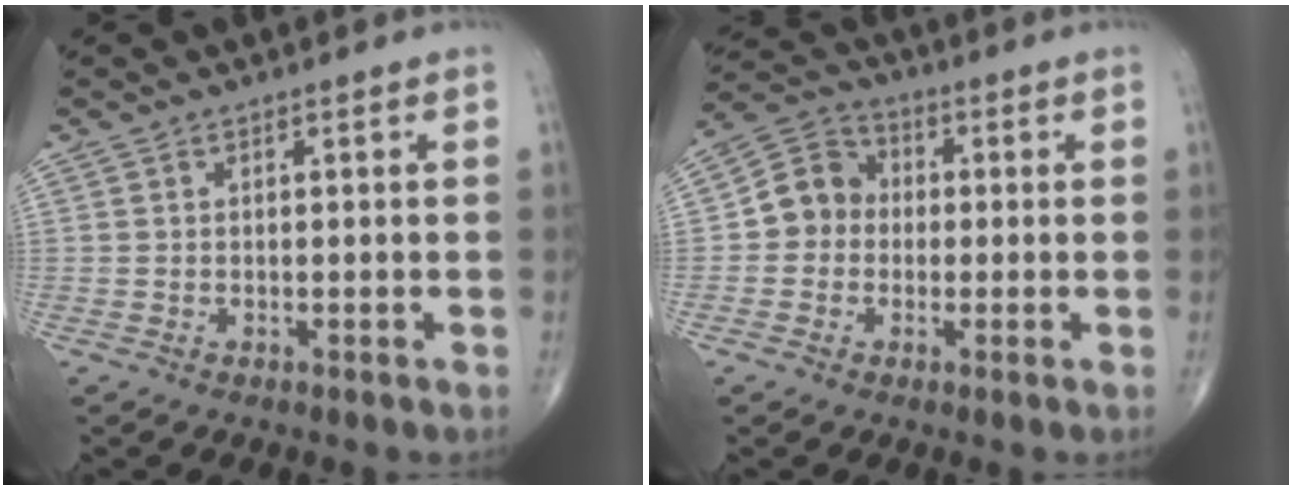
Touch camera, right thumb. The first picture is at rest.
{"total": 7.9, "force": [-0.4, 7.1, 3.5], "torque": [-0.039, 0.030, -0.024]}